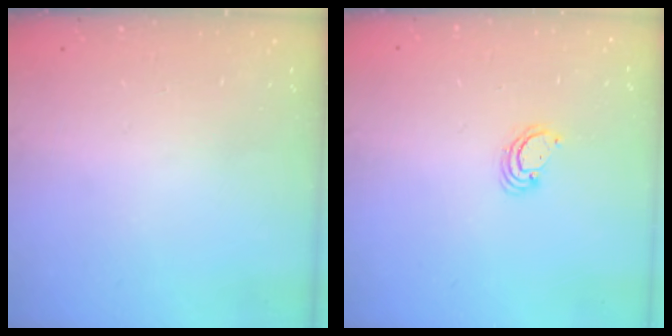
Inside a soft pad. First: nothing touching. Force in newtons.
{"total": 2.7, "press": 2.7, "slide": 0.2}